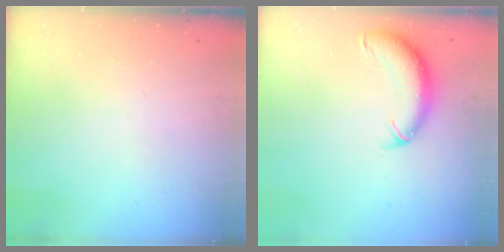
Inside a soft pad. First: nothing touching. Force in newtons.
{"total": 11.5, "press": 11.2, "slide": 2.6}